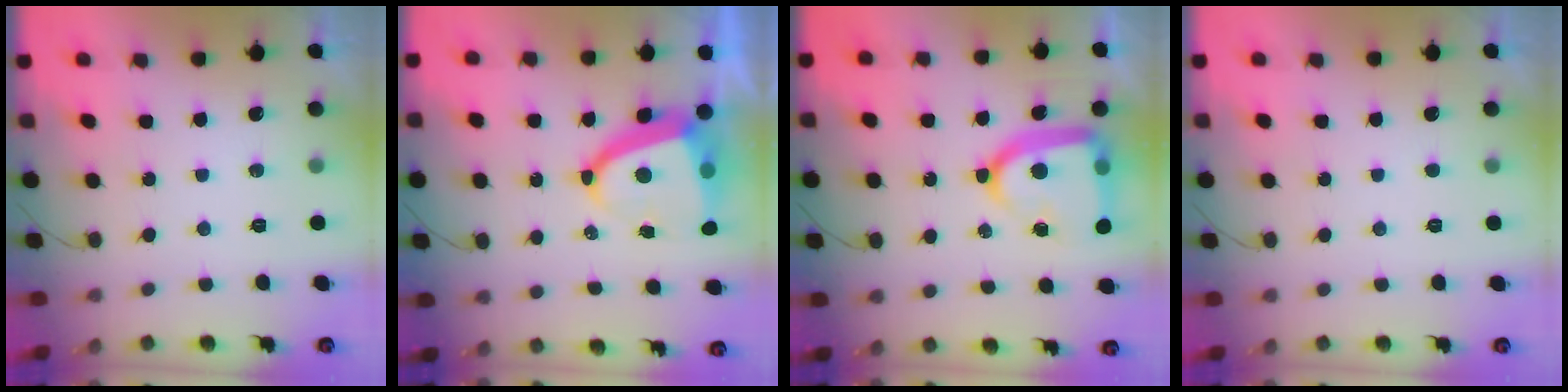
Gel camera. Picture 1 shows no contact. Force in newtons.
{"total": 11.2, "press": 11.2, "slide": 1.3}
{"total": 18.4, "press": 18.4, "slide": 1.7}
{"total": 1.6, "press": 1.6, "slide": 0.2}